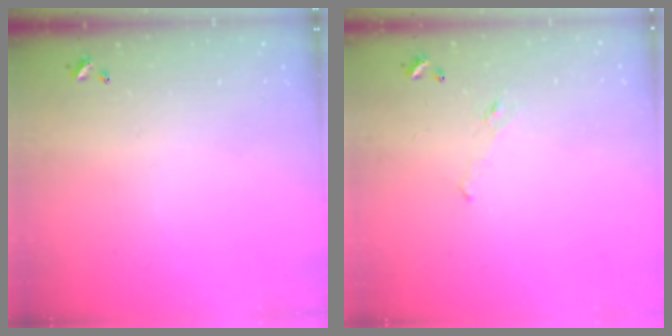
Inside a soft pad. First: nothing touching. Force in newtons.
{"total": 1.2, "press": 0.8, "slide": 0.9}